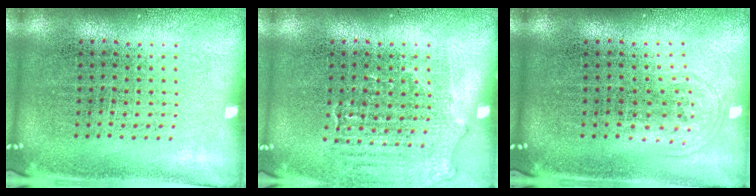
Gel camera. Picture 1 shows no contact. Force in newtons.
{"total": 1.2, "press": 1.1, "slide": 0.5}
{"total": 0.9, "press": 0.7, "slide": 0.6}